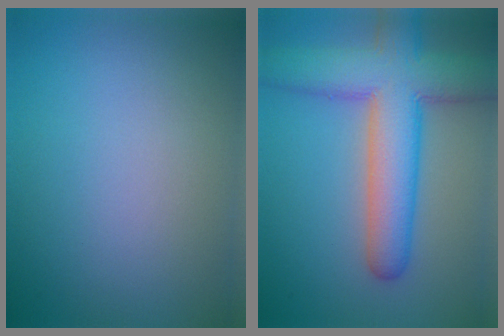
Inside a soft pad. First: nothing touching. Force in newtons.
{"total": 9.5, "press": 9.5, "slide": 0.8}